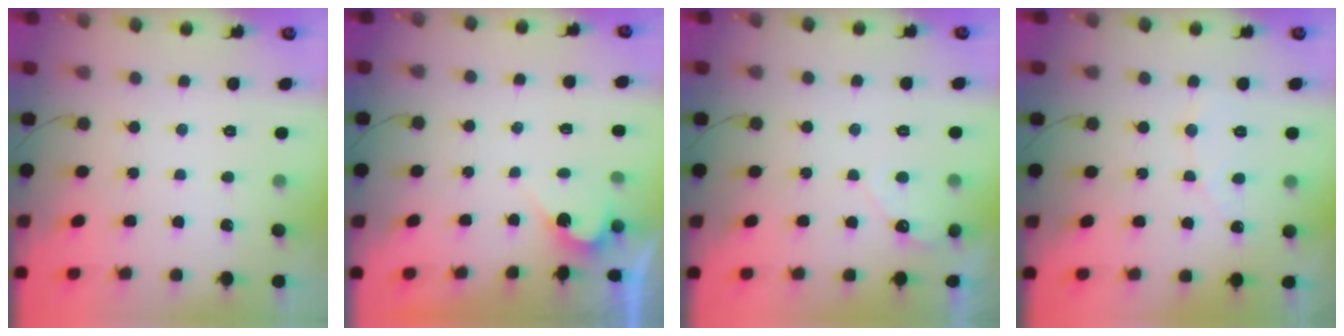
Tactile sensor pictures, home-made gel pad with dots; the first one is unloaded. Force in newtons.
{"total": 2.7, "press": 2.7, "slide": 0.1}
{"total": 3.5, "press": 3.5, "slide": 0.2}
{"total": 4.4, "press": 4.3, "slide": 0.4}